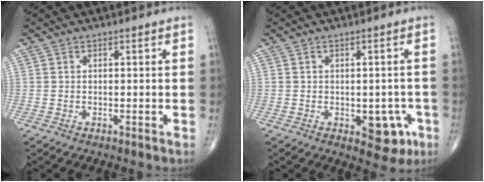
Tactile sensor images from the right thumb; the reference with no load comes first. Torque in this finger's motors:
{"motor_torque": [3.48, 1.53, 0.50, -0.74, 0.11]}